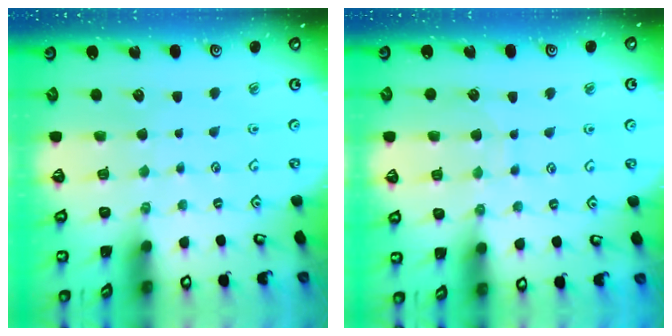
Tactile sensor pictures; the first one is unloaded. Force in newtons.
{"total": 7.6, "press": 7.6, "slide": 0.6}